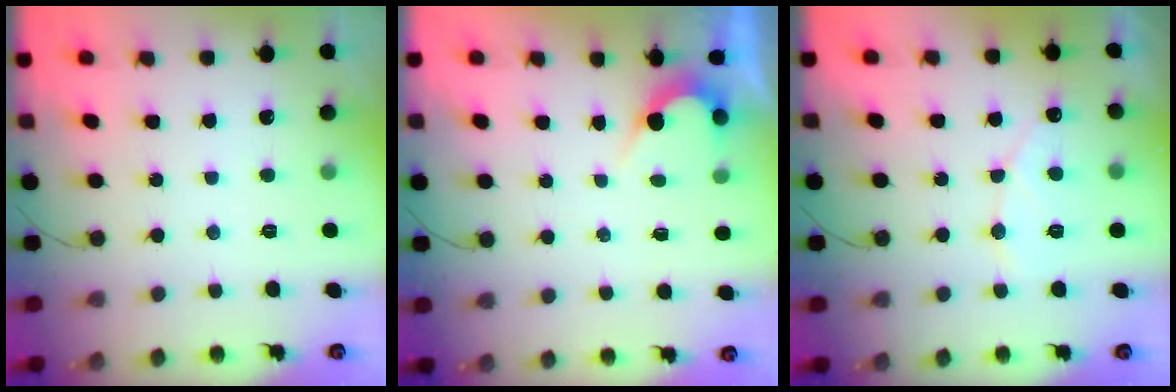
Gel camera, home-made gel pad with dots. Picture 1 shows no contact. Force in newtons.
{"total": 3.2, "press": 3.2, "slide": 0.2}
{"total": 7.3, "press": 7.3, "slide": 0.5}